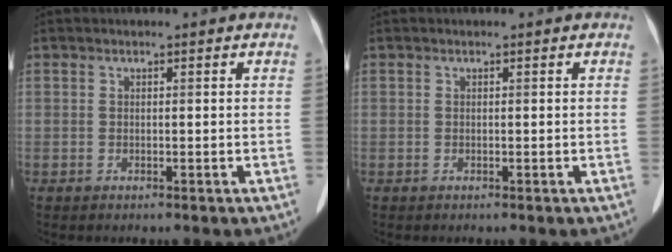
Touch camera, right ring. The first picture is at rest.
{"total": 0.0}